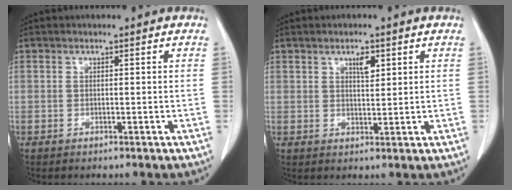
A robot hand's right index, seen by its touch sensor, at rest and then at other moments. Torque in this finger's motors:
{"motor_torque": [0.11, 0.12, 0.03, 0.03]}